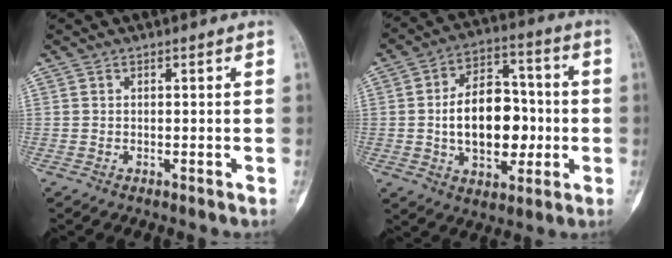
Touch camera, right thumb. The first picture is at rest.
{"total": 16.3, "force": [-1.2, 10.4, 12.5], "torque": [-0.165, 0.029, -0.013]}